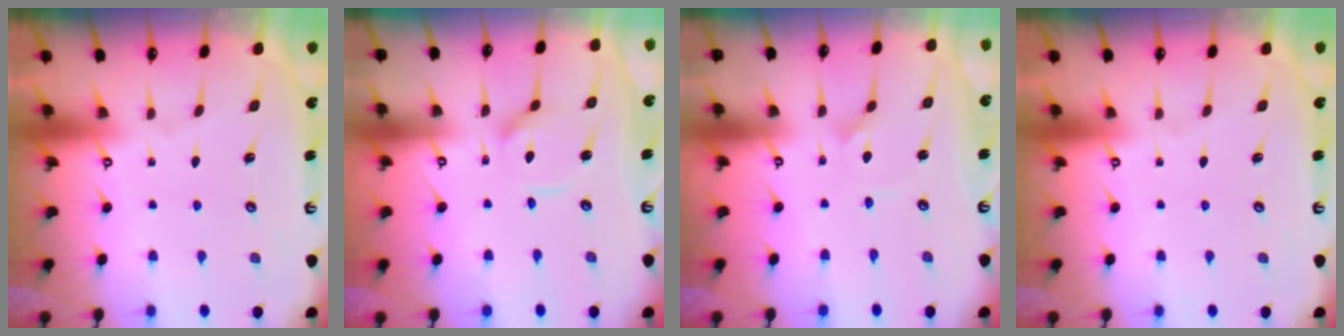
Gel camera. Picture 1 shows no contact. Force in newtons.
{"total": 9.0, "press": 8.9, "slide": 0.8}
{"total": 1.0, "press": 1.0, "slide": 0.0}
{"total": 0.0}